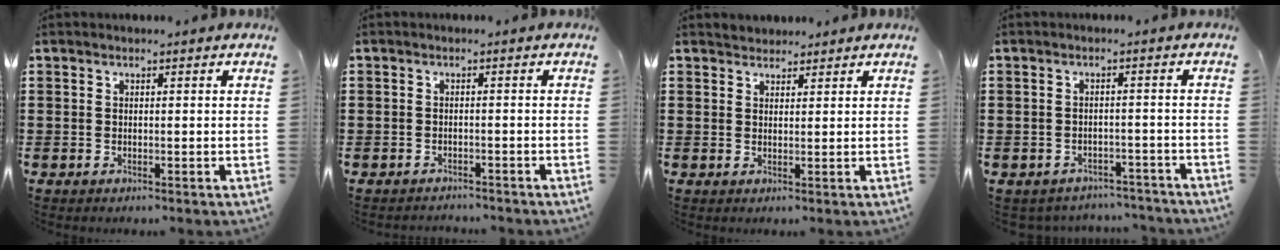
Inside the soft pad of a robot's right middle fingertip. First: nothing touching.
{"total": 1.6, "force": [-1.5, 0.4, -0.3], "torque": [0.001, 0.004, -0.035]}
{"total": 1.8, "force": [1.6, 0.7, -0.4], "torque": [0.011, 0.004, 0.031]}
{"total": 2.6, "force": [-2.5, 0.5, -0.2], "torque": [-0.007, 0.000, -0.056]}